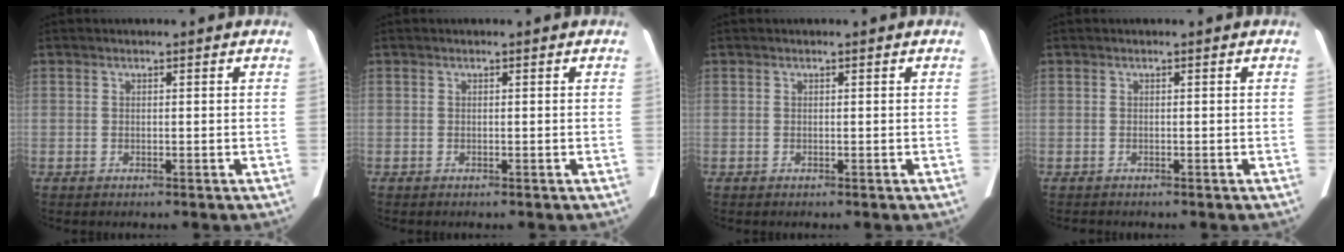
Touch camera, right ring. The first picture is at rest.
{"total": 0.0}
{"total": 0.0}
{"total": 0.6, "force": [-0.6, 0.1, 0.1], "torque": [-0.007, -0.002, -0.010]}